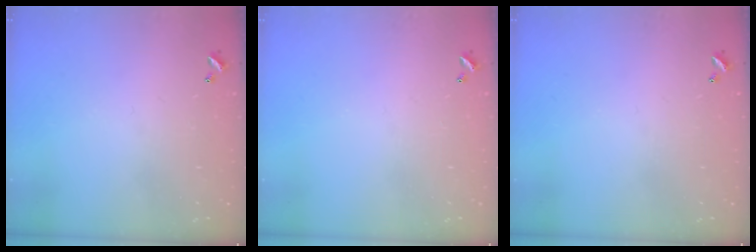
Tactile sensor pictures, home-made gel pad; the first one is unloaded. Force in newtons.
{"total": 0.0}
{"total": 0.0}